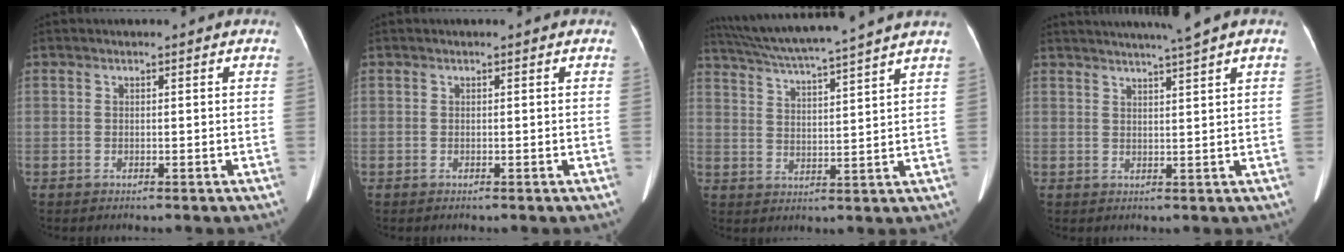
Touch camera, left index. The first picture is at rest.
{"total": 0.0}
{"total": 14.5, "force": [12.7, -1.7, 6.9], "torque": [-0.132, 0.003, 0.193]}
{"total": 6.1, "force": [4.9, -1.2, 3.4], "torque": [-0.051, 0.009, 0.069]}